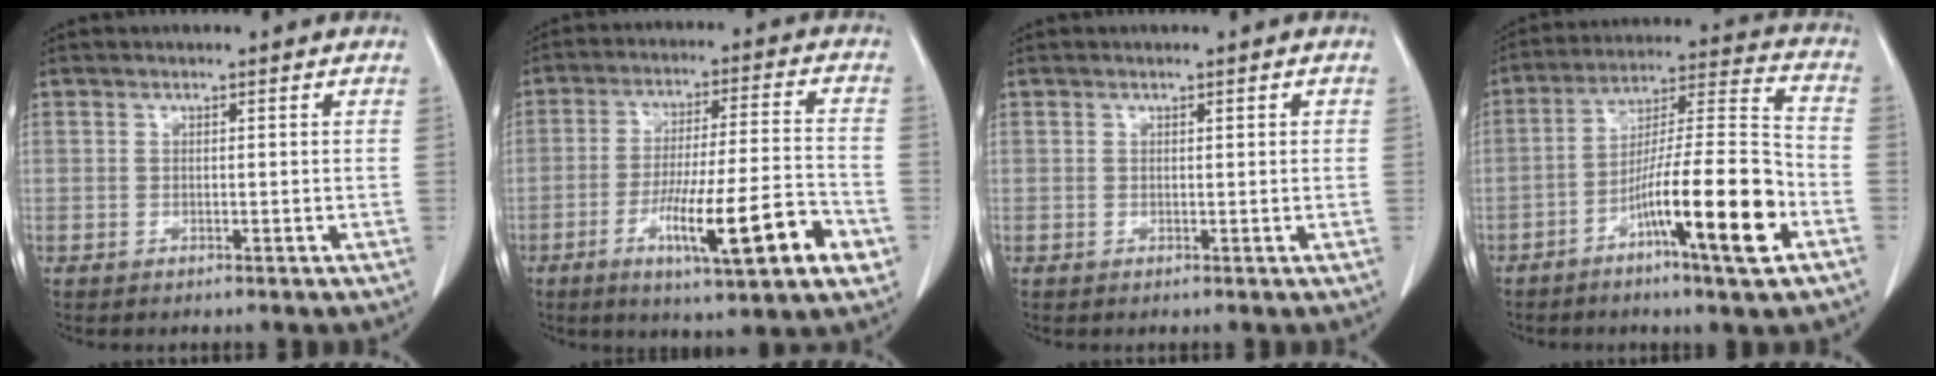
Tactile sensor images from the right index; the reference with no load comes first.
{"total": 16.2, "force": [-6.4, 1.5, 14.8], "torque": [-0.227, -0.003, -0.094]}
{"total": 0.6, "force": [0.2, 0.2, 0.5], "torque": [-0.008, 0.000, 0.002]}
{"total": 16.1, "force": [-7.0, 0.7, 14.5], "torque": [-0.248, -0.001, -0.118]}